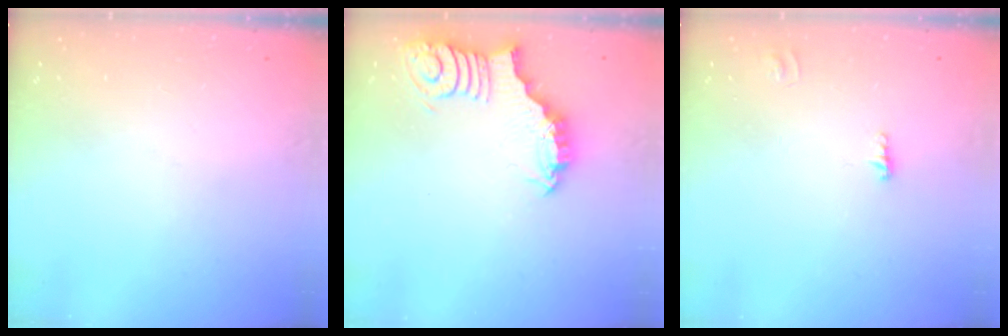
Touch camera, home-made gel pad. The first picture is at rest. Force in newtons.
{"total": 3.0, "press": 3.0, "slide": 0.2}
{"total": 3.0, "press": 3.0, "slide": 0.3}